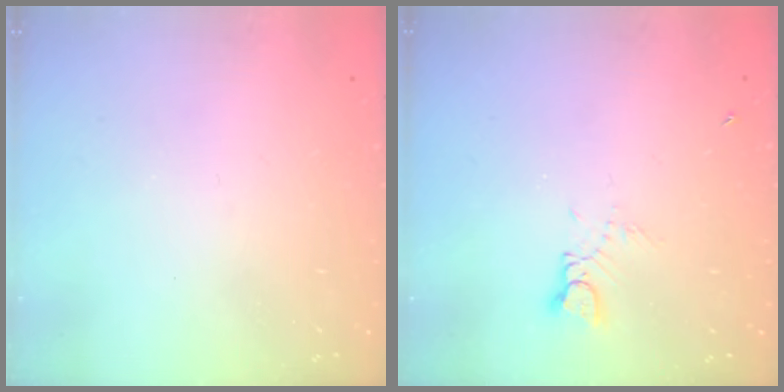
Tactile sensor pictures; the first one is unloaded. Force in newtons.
{"total": 2.4, "press": 2.4, "slide": 0.4}